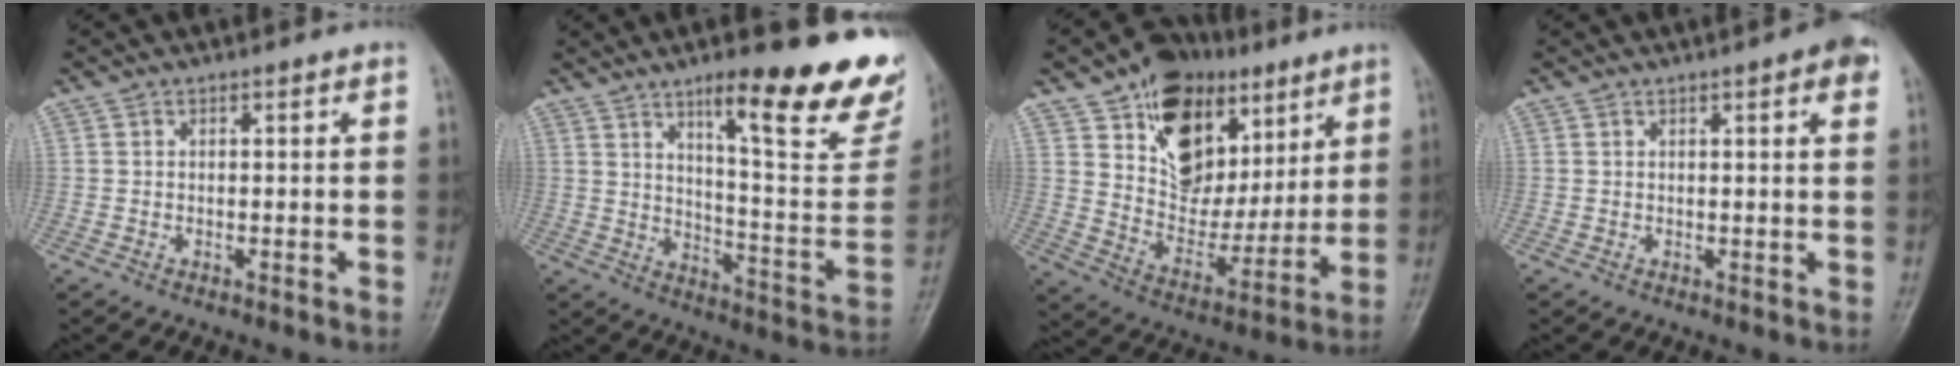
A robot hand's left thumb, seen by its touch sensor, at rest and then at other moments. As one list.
[{"total": 24.6, "force": [15.7, 5.7, 18.1], "torque": [-0.201, -0.086, 0.222]}, {"total": 19.5, "force": [10.1, 13.4, 9.9], "torque": [-0.102, -0.039, 0.174]}, {"total": 4.2, "force": [1.9, 0.8, 3.6], "torque": [-0.037, 0.000, 0.018]}]